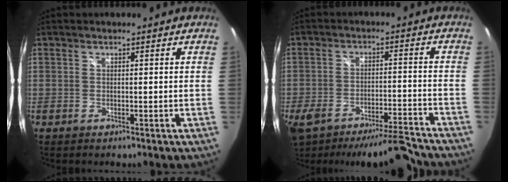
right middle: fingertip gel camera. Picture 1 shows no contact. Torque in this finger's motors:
{"motor_torque": [1.07, -1.07, 0.46, 0.09]}